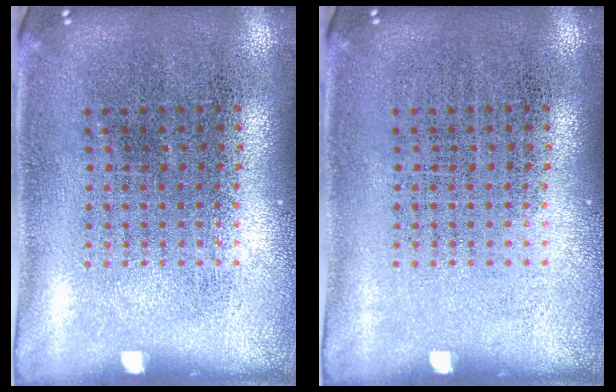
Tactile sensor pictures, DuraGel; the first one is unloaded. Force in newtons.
{"total": 0.0}